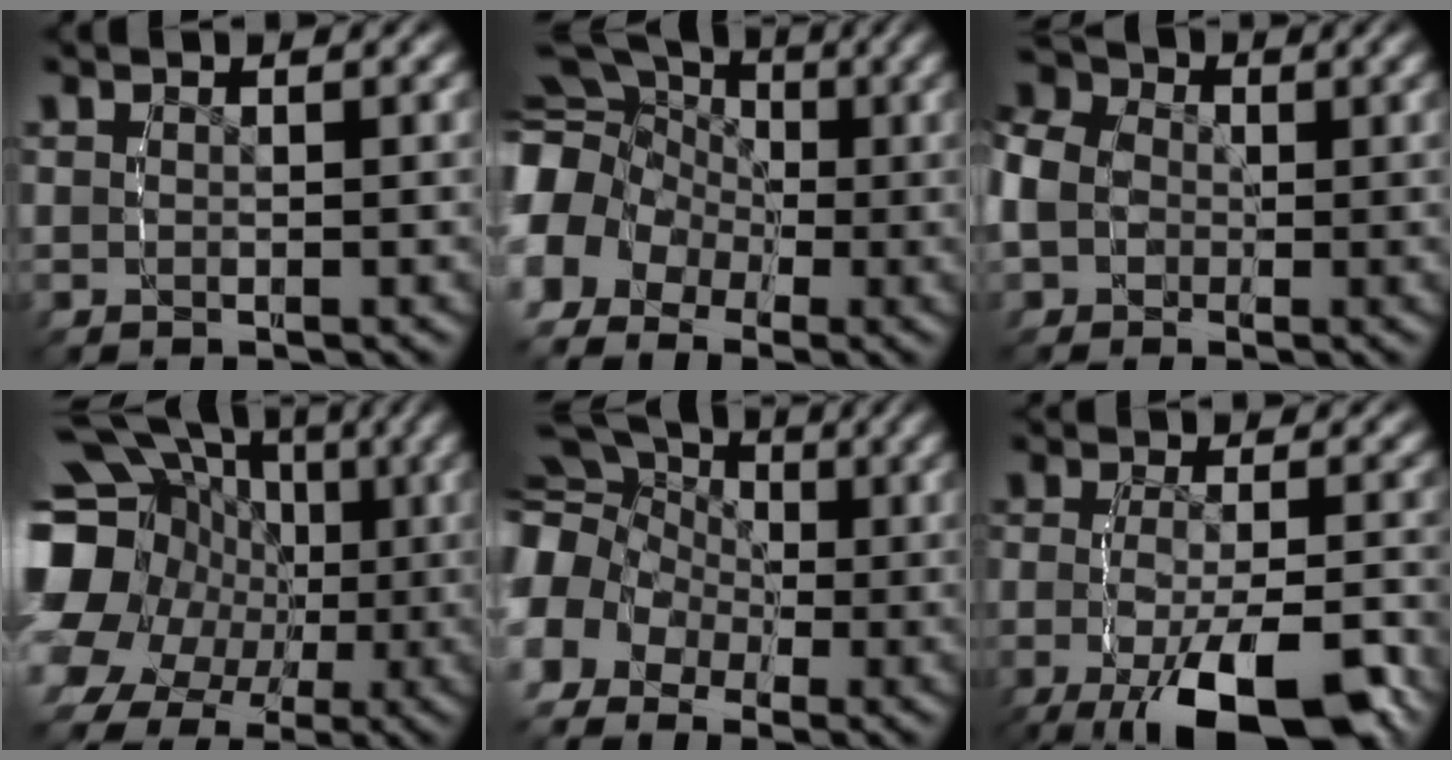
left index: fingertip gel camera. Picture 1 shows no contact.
{"total": 10.5, "force": [0.2, 8.9, 5.6], "torque": [-0.119, -0.015, -0.004]}
{"total": 9.6, "force": [2.9, 7.8, 4.9], "torque": [-0.102, 0.024, 0.019]}
{"total": 13.1, "force": [1.0, 10.8, 7.3], "torque": [-0.146, -0.024, 0.017]}
{"total": 11.4, "force": [0.8, 9.8, 5.6], "torque": [-0.119, -0.012, -0.001]}
{"total": 9.2, "force": [-5.3, 3.4, 6.7], "torque": [-0.123, -0.036, -0.063]}